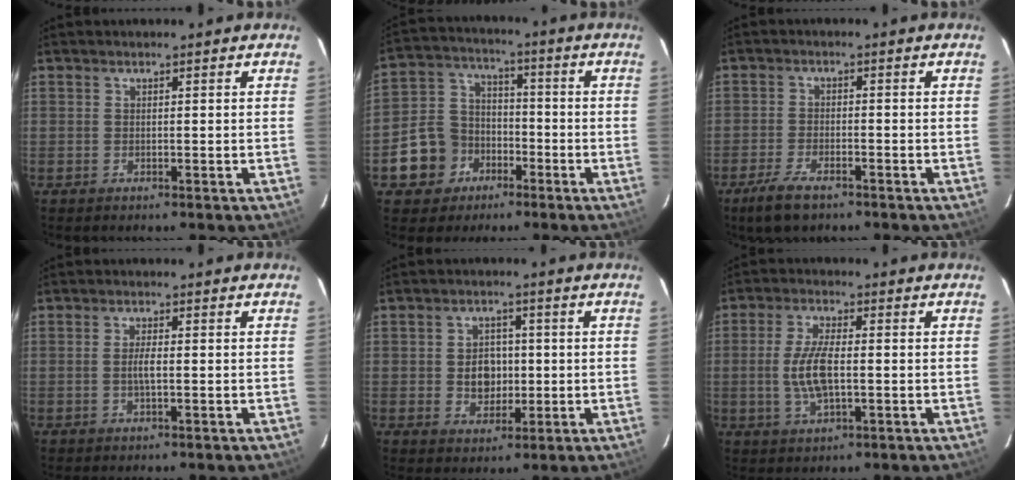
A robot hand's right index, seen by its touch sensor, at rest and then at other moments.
{"total": 10.7, "force": [-5.0, 9.1, 2.8], "torque": [-0.085, 0.039, -0.074]}
{"total": 6.4, "force": [-4.6, 2.2, 3.9], "torque": [-0.103, -0.012, -0.086]}
{"total": 2.2, "force": [-0.4, 0.4, 2.1], "torque": [-0.041, -0.002, -0.007]}
{"total": 5.8, "force": [-0.3, 4.7, 3.4], "torque": [-0.065, 0.009, 0.003]}
{"total": 7.8, "force": [-0.8, 2.2, 7.4], "torque": [-0.151, -0.004, -0.015]}